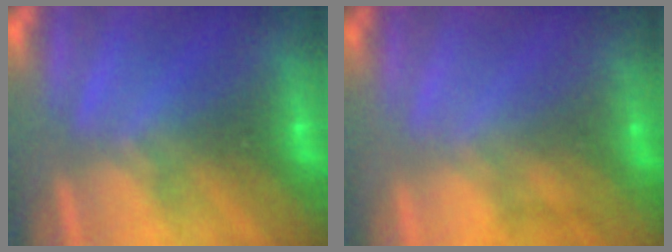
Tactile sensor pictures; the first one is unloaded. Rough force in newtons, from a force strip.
{"total": 1.7}